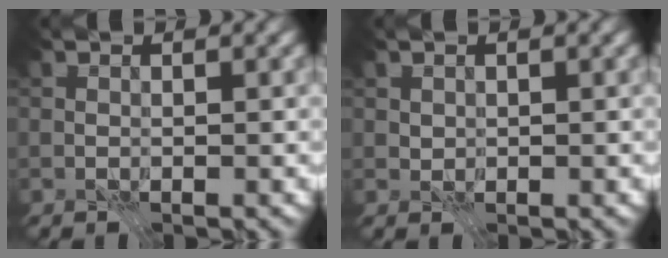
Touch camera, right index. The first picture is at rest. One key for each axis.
{"total": 0.6, "fx": 0.3, "fy": 0.5, "fz": 0.2, "tx": -0.004, "ty": -0.001, "tz": 0.005}